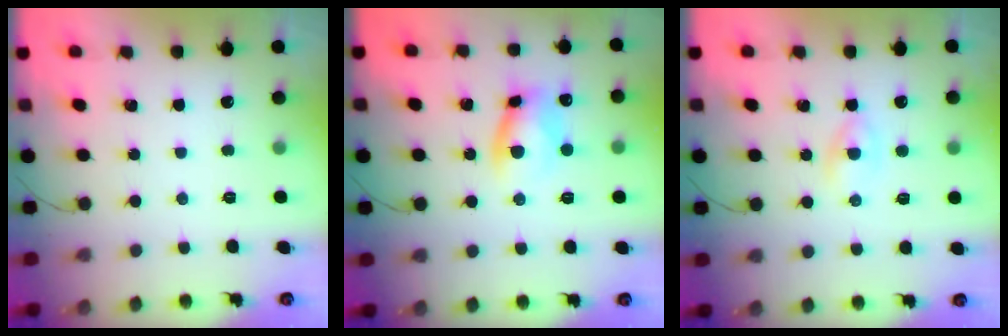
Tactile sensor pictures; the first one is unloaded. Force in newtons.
{"total": 7.8, "press": 7.8, "slide": 0.4}
{"total": 2.4, "press": 2.2, "slide": 0.9}